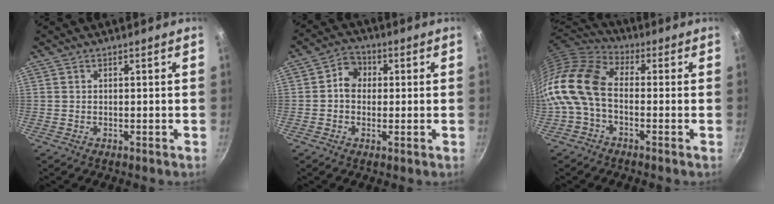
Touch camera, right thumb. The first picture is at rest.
{"total": 5.5, "force": [0.4, 4.7, 2.8], "torque": [-0.017, 0.008, -0.006]}
{"total": 13.9, "force": [-2.5, 8.9, 10.4], "torque": [-0.200, 0.037, -0.074]}